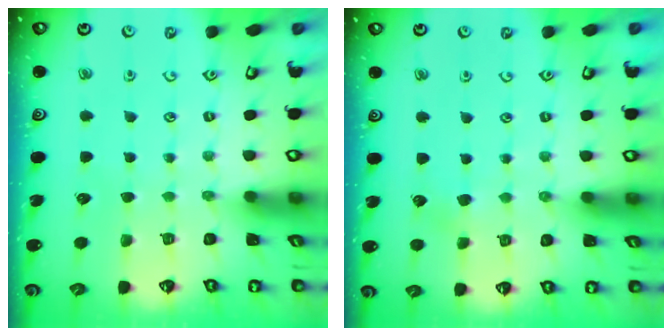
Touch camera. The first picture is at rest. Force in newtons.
{"total": 2.7, "press": 2.7, "slide": 0.4}